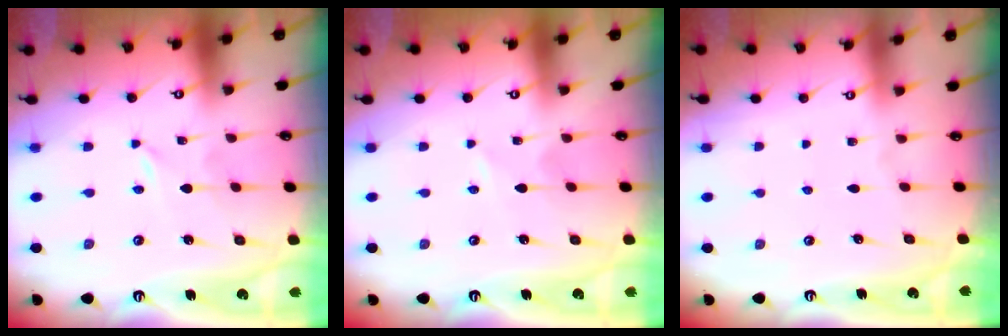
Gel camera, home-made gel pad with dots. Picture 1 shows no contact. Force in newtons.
{"total": 1.6, "press": 1.6, "slide": 0.2}
{"total": 0.0}